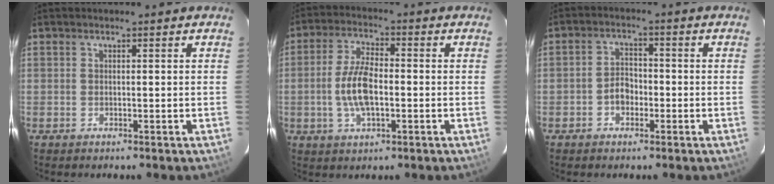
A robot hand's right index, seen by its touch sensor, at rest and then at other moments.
{"total": 8.5, "force": [-1.5, 3.6, 7.6], "torque": [-0.156, 0.006, -0.027]}
{"total": 3.8, "force": [-1.5, 2.8, 2.0], "torque": [-0.038, 0.011, -0.025]}